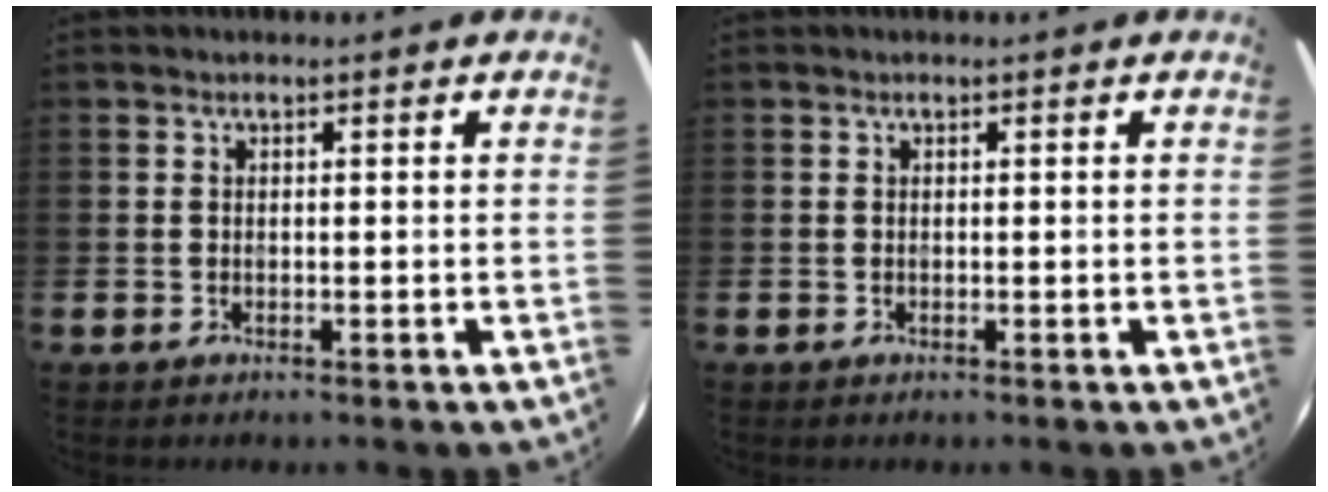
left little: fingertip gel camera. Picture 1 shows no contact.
{"total": 0.0}